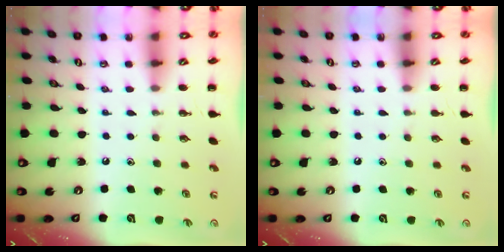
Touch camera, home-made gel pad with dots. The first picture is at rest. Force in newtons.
{"total": 0.0}